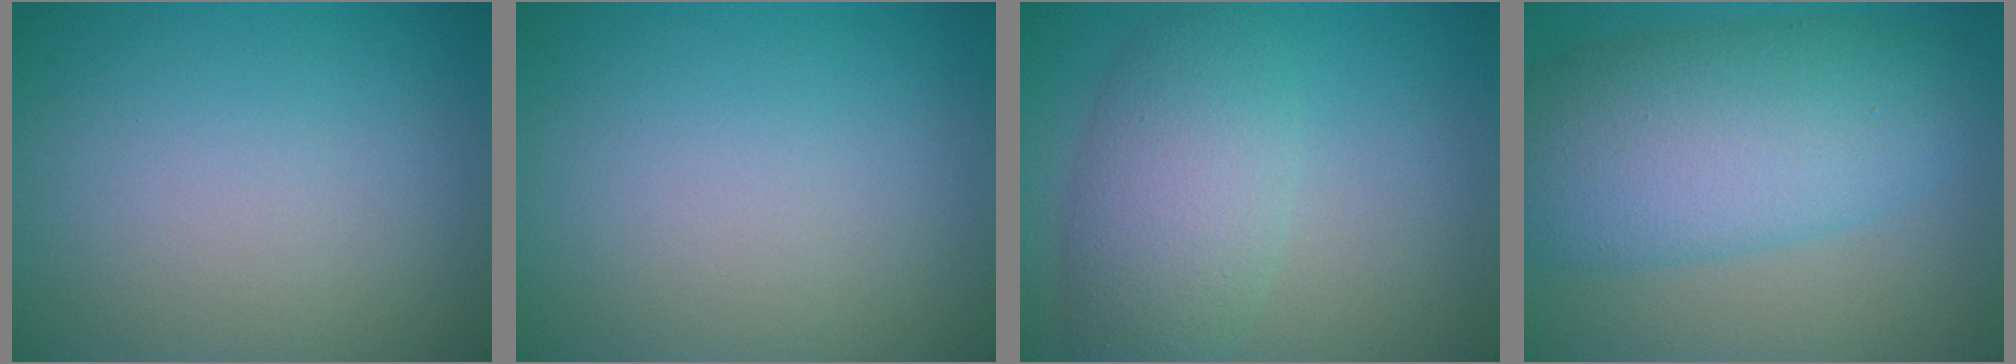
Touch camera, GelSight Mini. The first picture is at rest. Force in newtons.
{"total": 0.0}
{"total": 5.6, "press": 5.6, "slide": 0.2}
{"total": 10.0, "press": 10.0, "slide": 0.3}